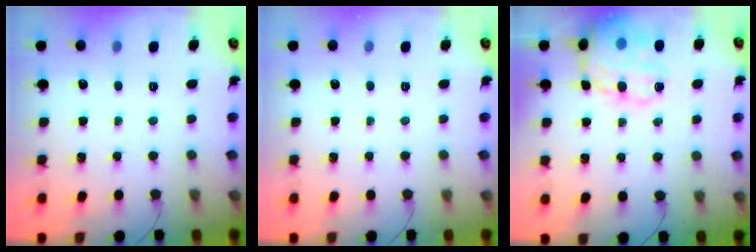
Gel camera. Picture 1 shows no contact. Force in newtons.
{"total": 0.0}
{"total": 19.2, "press": 19.0, "slide": 2.7}